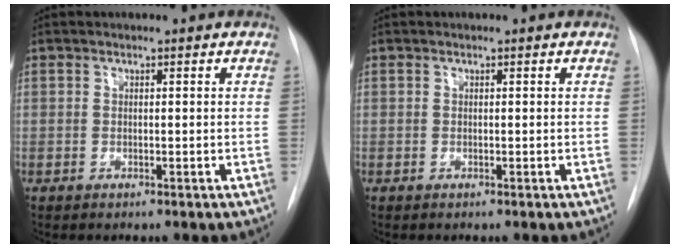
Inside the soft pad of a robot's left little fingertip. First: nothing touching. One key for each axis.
{"total": 0.0}